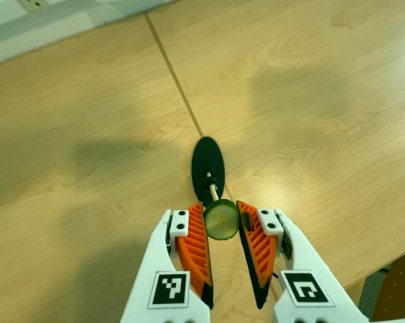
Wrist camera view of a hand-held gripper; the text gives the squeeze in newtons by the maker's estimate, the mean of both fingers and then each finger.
{"total": 8.4, "left": 8.4, "right": 8.4}